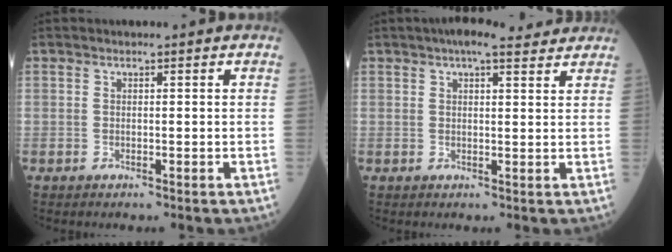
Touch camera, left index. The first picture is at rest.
{"total": 6.3, "force": [5.2, 1.5, 3.3], "torque": [-0.051, 0.029, 0.071]}